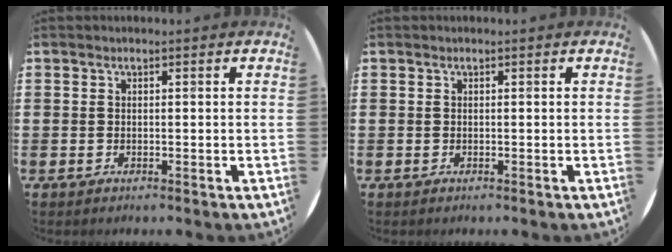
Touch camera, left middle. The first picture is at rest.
{"total": 0.0}